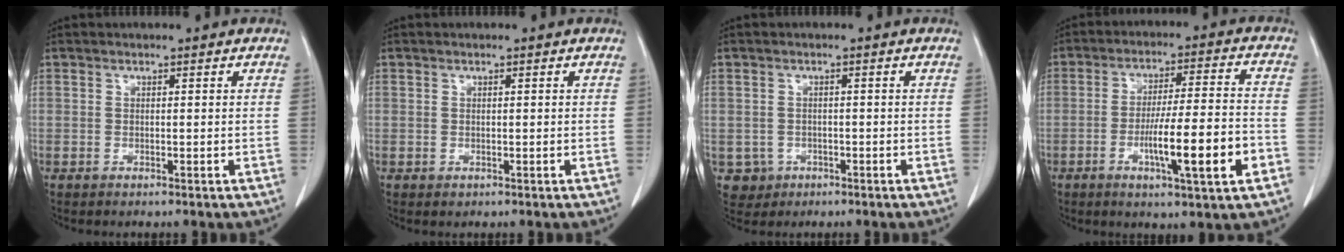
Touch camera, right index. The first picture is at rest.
{"total": 0.5, "force": [-0.1, 0.5, 0.1], "torque": [0.000, 0.002, 0.000]}
{"total": 3.4, "force": [-1.1, 3.2, 0.0], "torque": [0.003, 0.009, -0.013]}
{"total": 12.4, "force": [-4.2, 0.5, 11.7], "torque": [-0.190, -0.001, -0.065]}